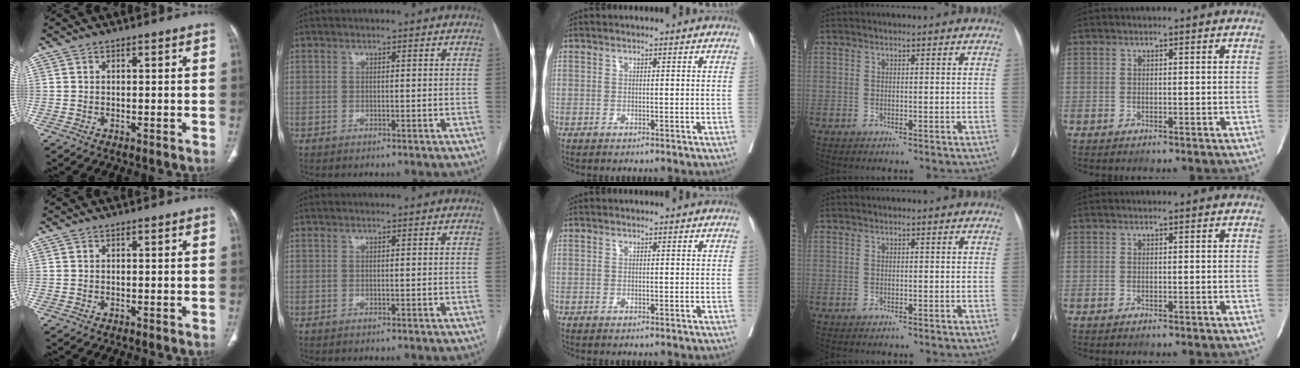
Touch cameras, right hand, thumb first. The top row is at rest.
{}